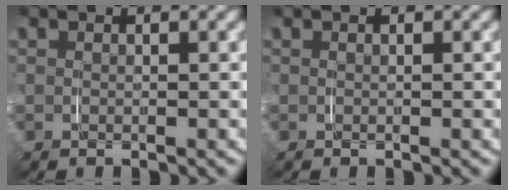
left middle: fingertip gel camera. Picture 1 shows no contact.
{"total": 0.0}